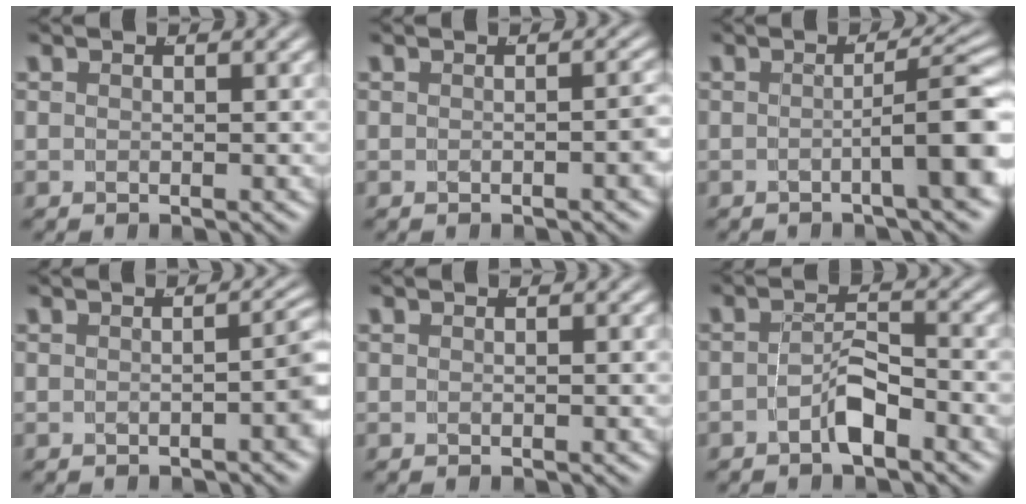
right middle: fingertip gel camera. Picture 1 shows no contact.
{"total": 1.1, "force": [-0.5, -0.1, 0.9], "torque": [-0.011, 0.006, -0.009]}
{"total": 5.4, "force": [-1.6, 0.8, 5.1], "torque": [-0.054, 0.007, -0.026]}
{"total": 2.4, "force": [-0.7, 0.5, 2.3], "torque": [-0.020, 0.007, -0.012]}
{"total": 0.0}
{"total": 2.9, "force": [-2.1, 0.9, 1.9], "torque": [-0.027, -0.006, -0.034]}